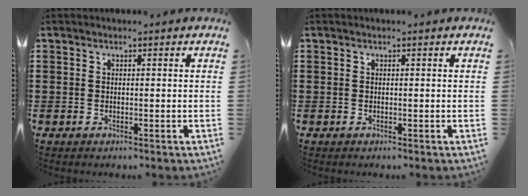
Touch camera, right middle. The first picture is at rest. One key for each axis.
{"total": 0.0}